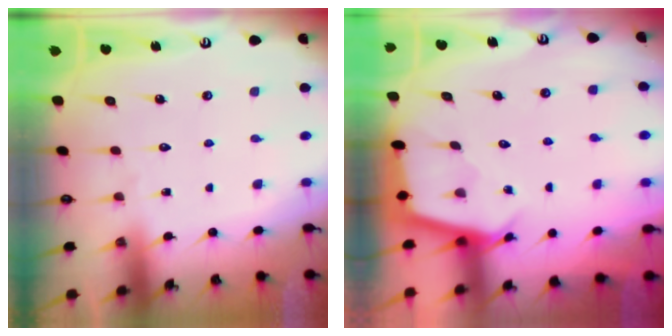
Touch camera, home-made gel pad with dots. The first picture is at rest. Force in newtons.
{"total": 2.5, "press": 2.5, "slide": 0.4}